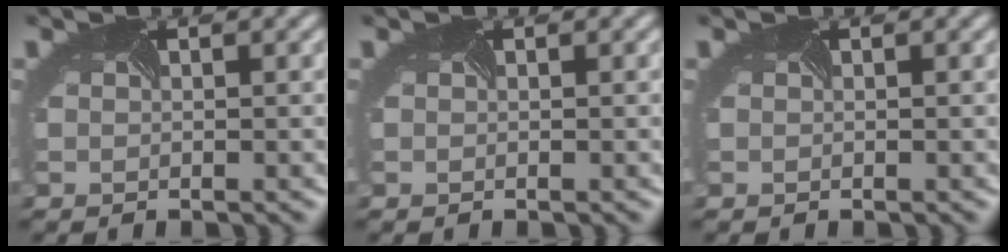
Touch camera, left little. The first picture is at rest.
{"total": 0.0}
{"total": 0.0}